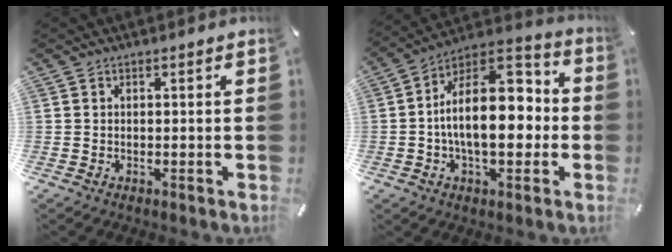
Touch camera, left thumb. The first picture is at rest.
{"total": 19.3, "force": [-1.1, 11.6, 15.5], "torque": [-0.236, 0.001, -0.022]}